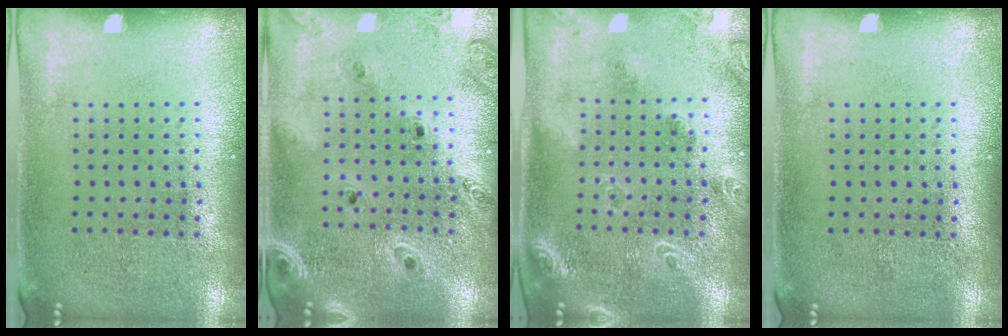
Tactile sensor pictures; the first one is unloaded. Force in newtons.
{"total": 1.3, "press": 1.3, "slide": 0.2}
{"total": 1.8, "press": 1.7, "slide": 0.8}
{"total": 0.0}